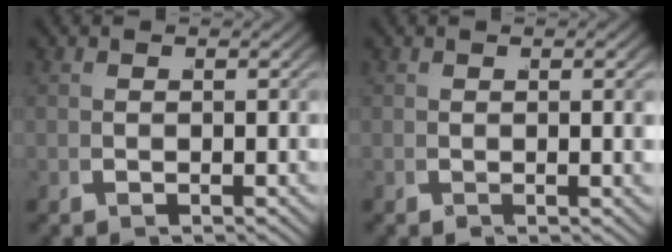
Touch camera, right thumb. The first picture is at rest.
{"total": 1.3, "force": [0.3, 0.5, 1.2], "torque": [-0.028, 0.002, 0.006]}